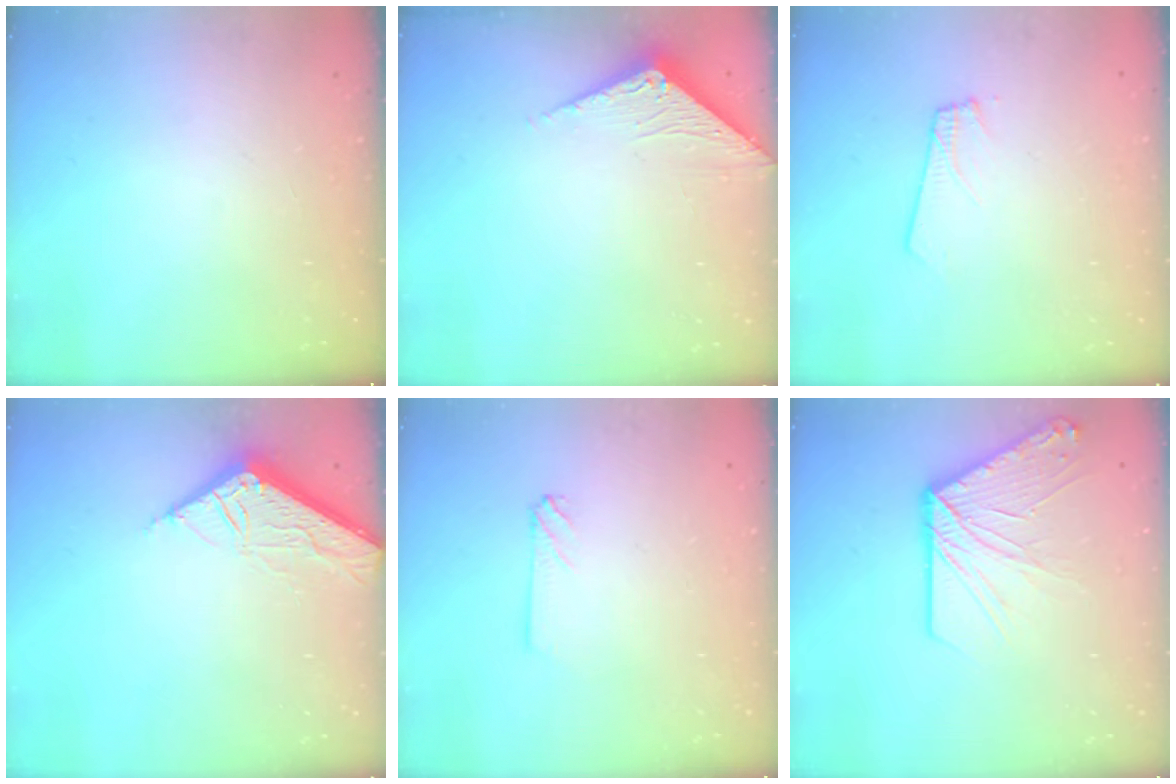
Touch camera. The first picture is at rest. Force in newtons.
{"total": 3.3, "press": 3.3, "slide": 0.2}
{"total": 1.8, "press": 1.8, "slide": 0.1}
{"total": 7.8, "press": 7.8, "slide": 0.3}
{"total": 2.2, "press": 2.2, "slide": 0.3}
{"total": 13.6, "press": 13.6, "slide": 1.5}